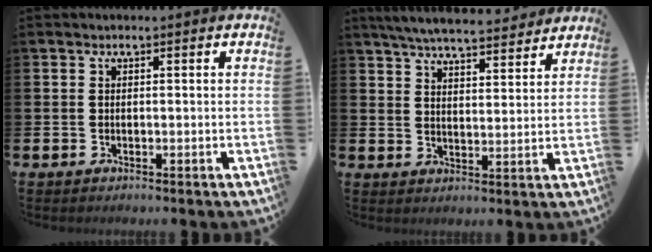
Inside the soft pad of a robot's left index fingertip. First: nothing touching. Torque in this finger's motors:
{"motor_torque": [1.12, -1.02, 0.60, 0.16]}